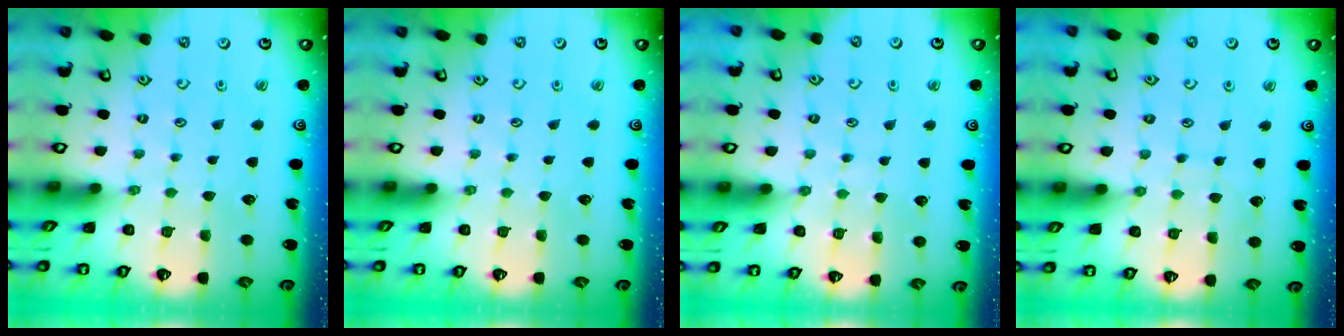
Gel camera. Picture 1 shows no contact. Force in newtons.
{"total": 0.0}
{"total": 5.7, "press": 5.7, "slide": 0.6}
{"total": 4.9, "press": 4.8, "slide": 0.3}